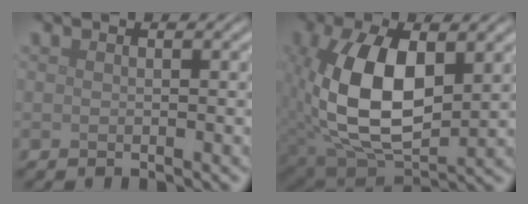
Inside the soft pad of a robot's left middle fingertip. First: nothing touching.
{"total": 10.9, "force": [0.9, 6.1, 9.0], "torque": [-0.186, -0.008, 0.023]}